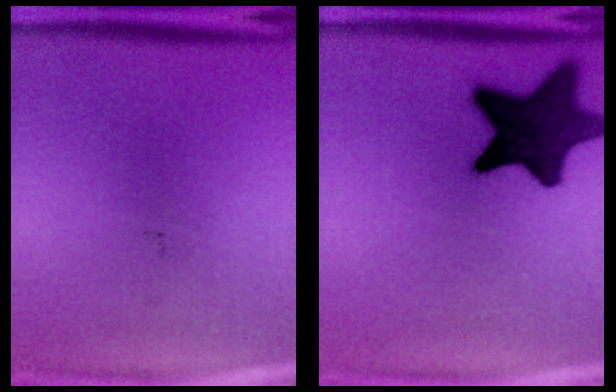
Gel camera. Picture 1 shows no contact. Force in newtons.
{"total": 14.1}